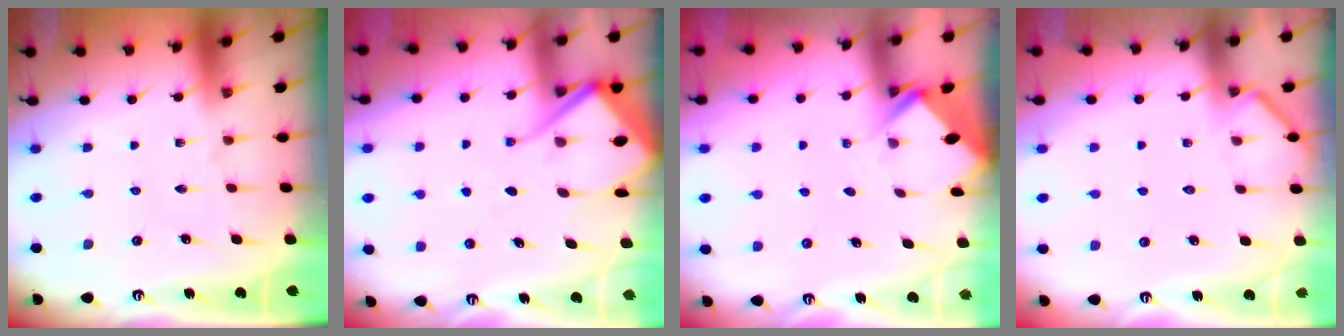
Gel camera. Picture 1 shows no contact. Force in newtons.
{"total": 9.7, "press": 9.6, "slide": 1.0}
{"total": 2.7, "press": 2.7, "slide": 0.2}
{"total": 3.6, "press": 3.6, "slide": 0.3}